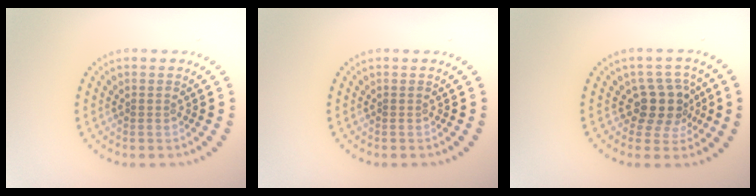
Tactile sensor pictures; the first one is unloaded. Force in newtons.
{"total": 0.0}
{"total": 3.7, "press": 3.0, "slide": 2.2}